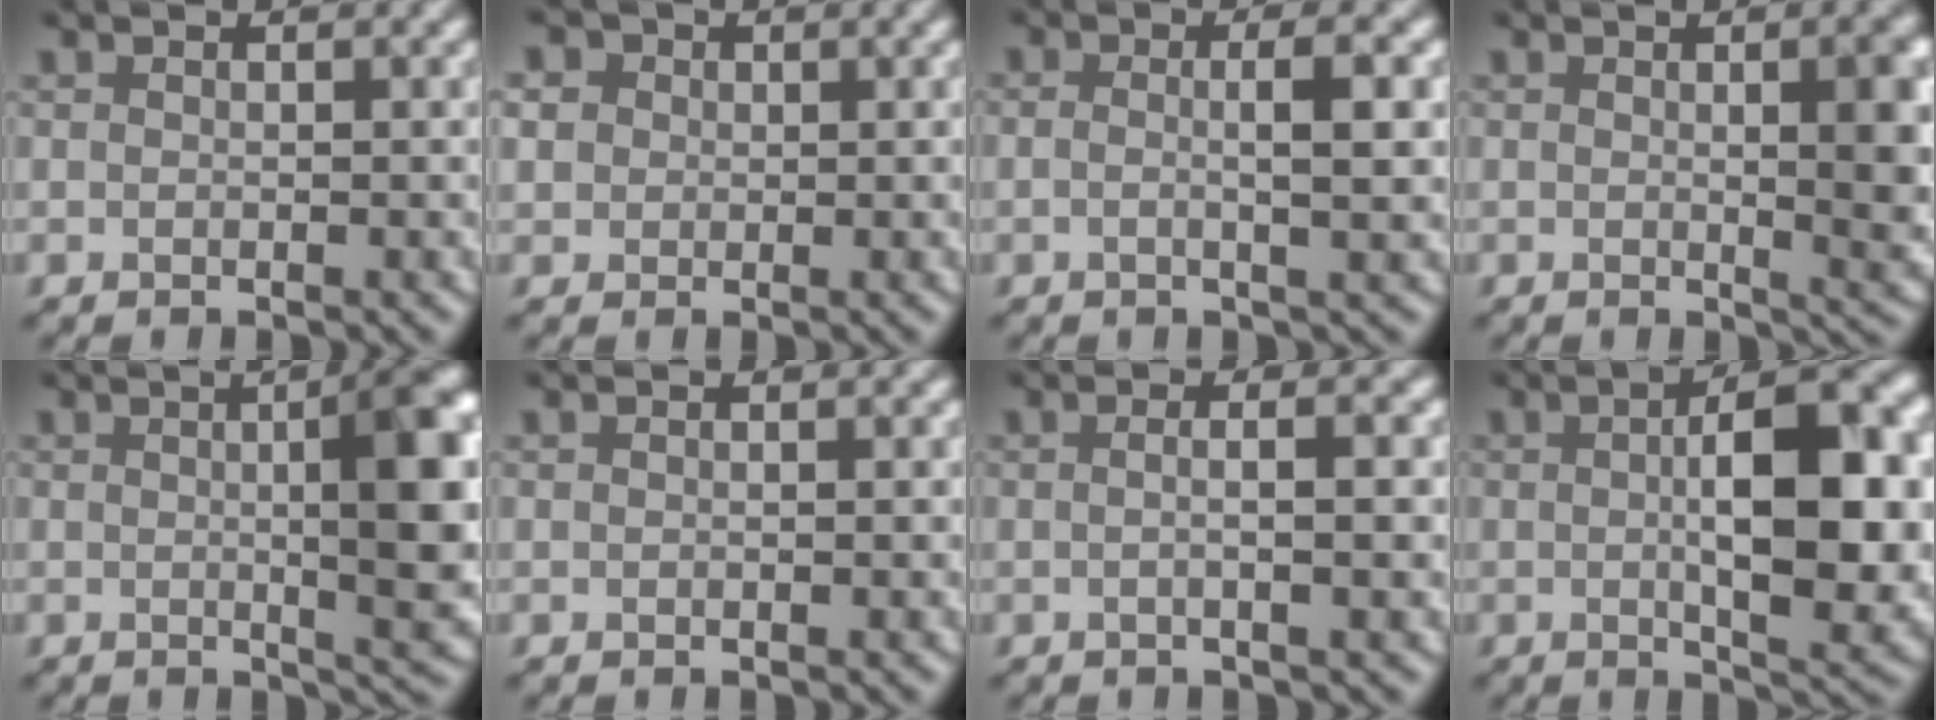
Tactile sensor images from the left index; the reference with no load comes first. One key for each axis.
{"total": 4.7, "fx": 2.0, "fy": 3.7, "fz": 2.0, "tx": -0.051, "ty": 0.021, "tz": 0.018}
{"total": 3.8, "fx": 0.1, "fy": 1.2, "fz": 3.6, "tx": -0.037, "ty": 0.004, "tz": -0.015}
{"total": 7.5, "fx": 0.7, "fy": 2.3, "fz": 7.1, "tx": -0.063, "ty": 0.005, "tz": 0.009}
{"total": 10.3, "fx": 1.0, "fy": 3.0, "fz": 9.8, "tx": -0.088, "ty": 0.017, "tz": 0.009}
{"total": 0.0}
{"total": 4.0, "fx": 0.6, "fy": 1.7, "fz": 3.6, "tx": -0.020, "ty": 0.012, "tz": -0.021}
{"total": 10.5, "fx": 0.6, "fy": 3.5, "fz": 9.9, "tx": -0.139, "ty": 0.000, "tz": 0.010}